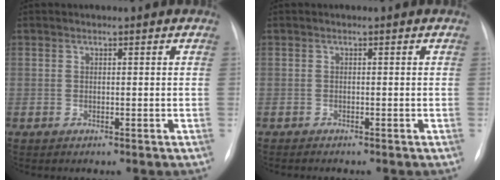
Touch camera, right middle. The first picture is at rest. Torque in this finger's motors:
{"motor_torque": [0.18, -0.26, 0.05, 0.01]}